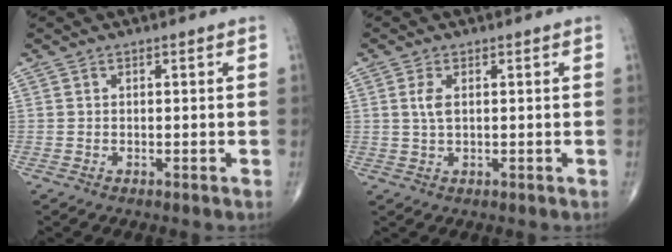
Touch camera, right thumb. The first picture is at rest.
{"total": 2.7, "force": [0.7, 1.2, 2.4], "torque": [-0.053, 0.001, 0.014]}